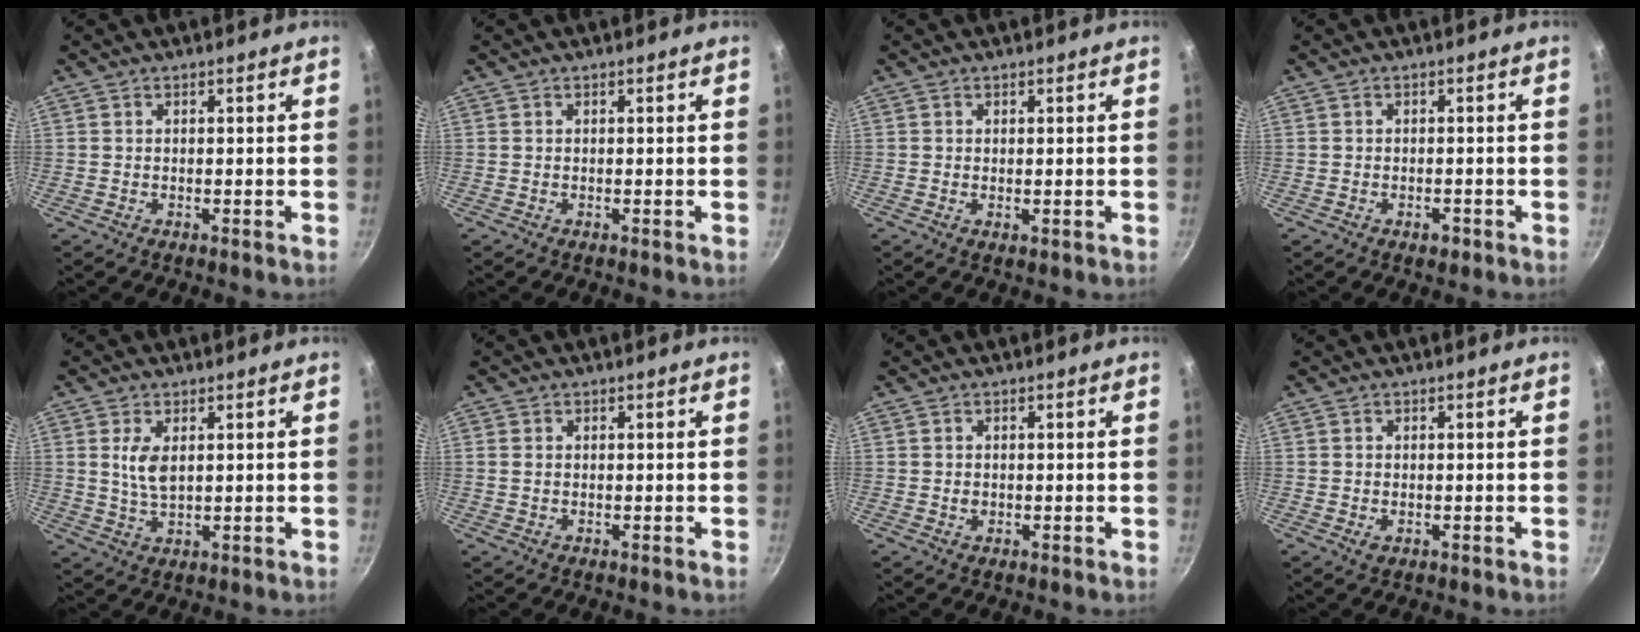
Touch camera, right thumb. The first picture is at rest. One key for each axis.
{"total": 0.0}
{"total": 0.8, "fx": 0.2, "fy": 0.5, "fz": 0.6, "tx": -0.009, "ty": -0.002, "tz": 0.001}
{"total": 1.9, "fx": -1.1, "fy": 1.2, "fz": 1.1, "tx": -0.012, "ty": 0.010, "tz": -0.013}
{"total": 4.9, "fx": 1.3, "fy": 2.5, "fz": 4.0, "tx": -0.076, "ty": -0.013, "tz": 0.028}
{"total": 1.0, "fx": 0.1, "fy": 0.7, "fz": 0.6, "tx": -0.013, "ty": 0.002, "tz": 0.001}
{"total": 1.1, "fx": -0.1, "fy": 1.0, "fz": 0.6, "tx": -0.008, "ty": -0.001, "tz": -0.002}
{"total": 1.2, "fx": -0.2, "fy": 1.0, "fz": 0.7, "tx": -0.011, "ty": -0.003, "tz": -0.003}